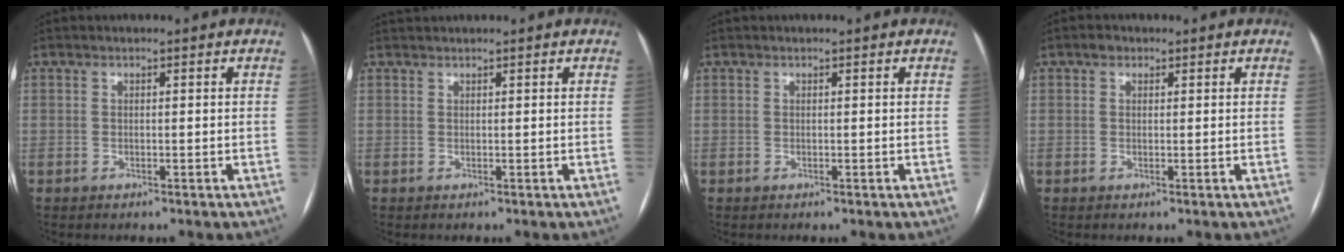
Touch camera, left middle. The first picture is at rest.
{"total": 1.0, "force": [1.0, -0.1, 0.1], "torque": [-0.003, 0.016, 0.025]}
{"total": 0.0}
{"total": 1.2, "force": [0.7, 0.9, 0.4], "torque": [-0.007, 0.007, 0.010]}